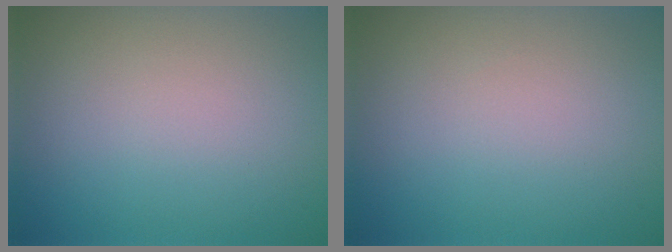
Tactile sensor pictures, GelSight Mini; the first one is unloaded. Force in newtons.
{"total": 0.0}